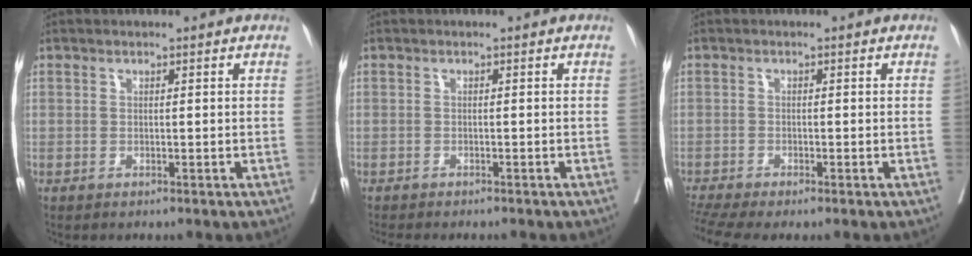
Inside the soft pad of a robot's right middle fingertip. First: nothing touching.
{"total": 5.4, "force": [-4.8, 1.0, 2.3], "torque": [-0.023, -0.007, -0.066]}
{"total": 4.6, "force": [-3.7, 0.1, 2.6], "torque": [-0.055, -0.006, -0.069]}